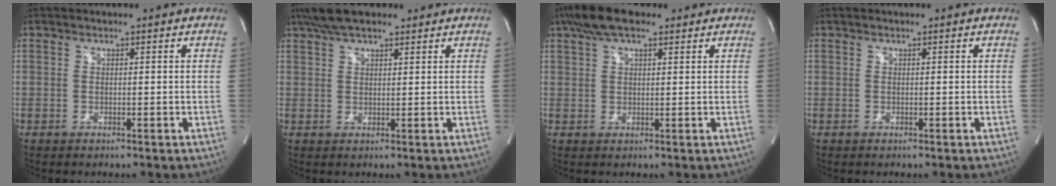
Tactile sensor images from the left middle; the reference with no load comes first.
{"total": 7.2, "force": [5.5, 2.2, 4.0], "torque": [-0.080, 0.028, 0.100]}
{"total": 7.4, "force": [5.0, 2.5, 4.9], "torque": [-0.100, 0.027, 0.088]}
{"total": 0.0}